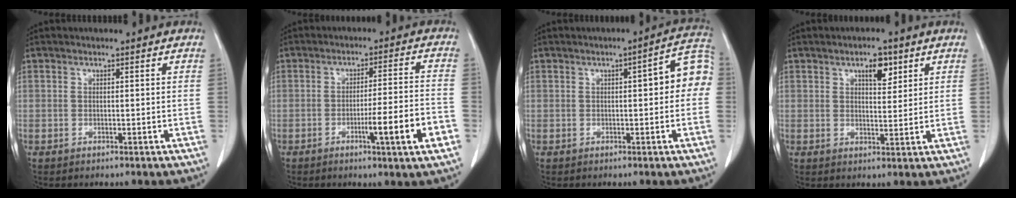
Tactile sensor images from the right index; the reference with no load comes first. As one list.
[{"total": 9.2, "force": [-3.7, -0.5, 8.5], "torque": [-0.122, -0.008, -0.057]}, {"total": 6.9, "force": [0.7, 1.8, 6.7], "torque": [-0.073, 0.033, 0.002]}, {"total": 4.5, "force": [2.4, 1.8, 3.2], "torque": [-0.048, 0.000, 0.038]}]